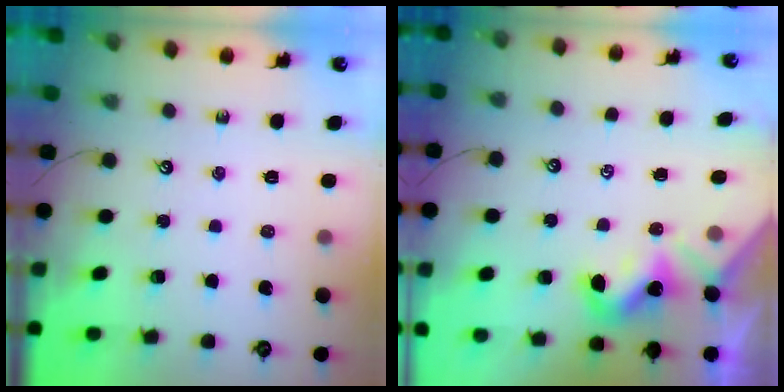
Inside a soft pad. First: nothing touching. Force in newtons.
{"total": 2.1, "press": 2.1, "slide": 0.4}